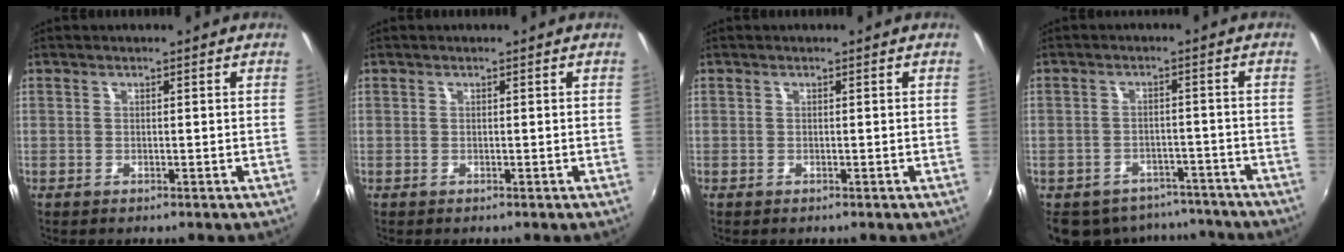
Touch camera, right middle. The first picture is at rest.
{"total": 0.0}
{"total": 0.0}
{"total": 15.0, "force": [-11.7, 7.9, 5.0], "torque": [-0.121, 0.011, -0.145]}